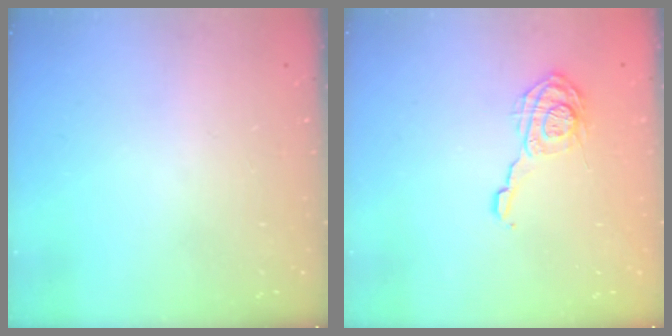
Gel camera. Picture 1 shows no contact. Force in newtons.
{"total": 13.8, "press": 13.8, "slide": 0.5}